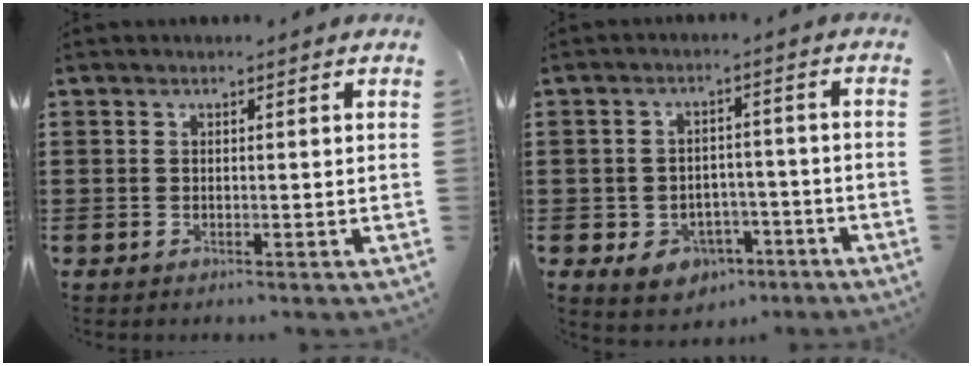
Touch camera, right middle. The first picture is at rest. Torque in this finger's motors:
{"motor_torque": [0.49, -0.17, 0.29, 0.10]}